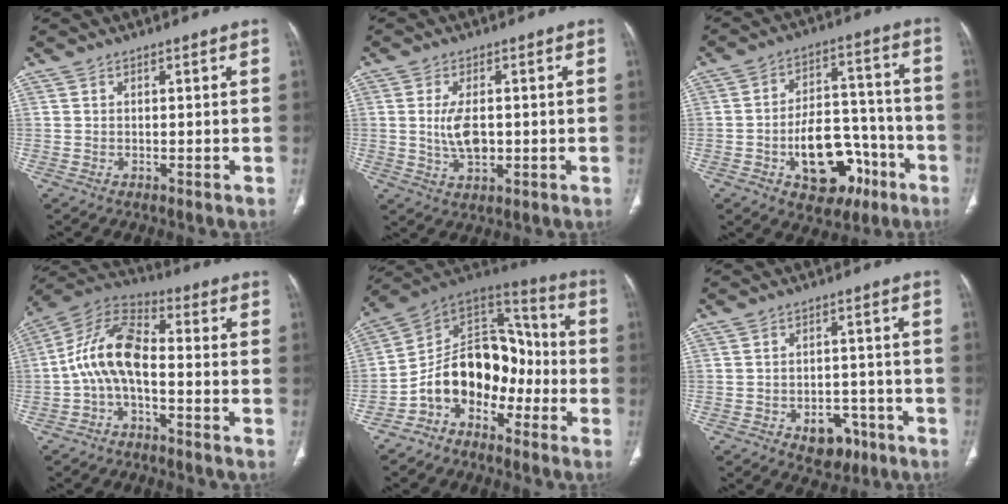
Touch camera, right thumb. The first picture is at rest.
{"total": 6.1, "force": [0.0, 3.2, 5.2], "torque": [-0.101, -0.005, 0.006]}
{"total": 16.6, "force": [-6.9, 10.1, 11.2], "torque": [-0.123, 0.060, -0.092]}
{"total": 11.1, "force": [-2.1, 5.5, 9.4], "torque": [-0.182, 0.051, -0.053]}
{"total": 15.6, "force": [-5.9, 10.9, 9.4], "torque": [-0.114, 0.094, -0.113]}
{"total": 6.8, "force": [-3.4, 4.8, 3.5], "torque": [-0.016, 0.028, -0.041]}